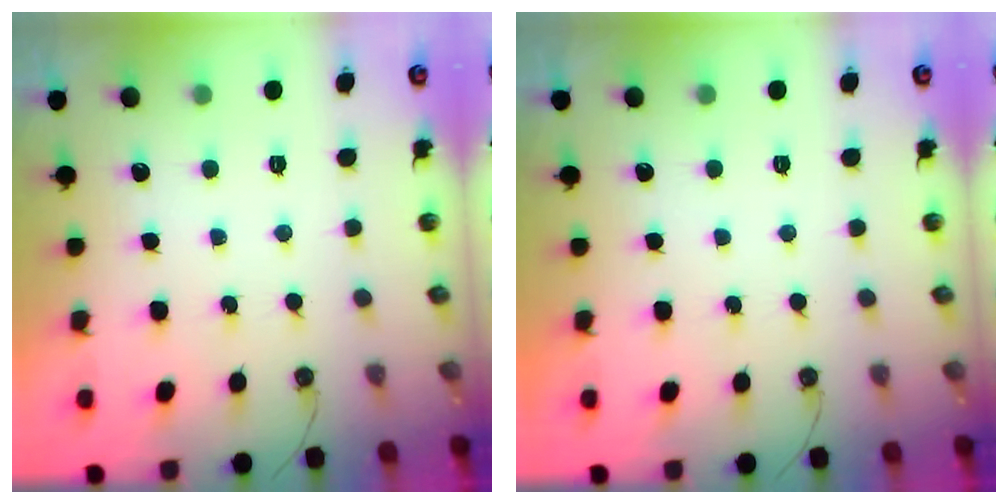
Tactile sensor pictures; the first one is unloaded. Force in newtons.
{"total": 0.0}